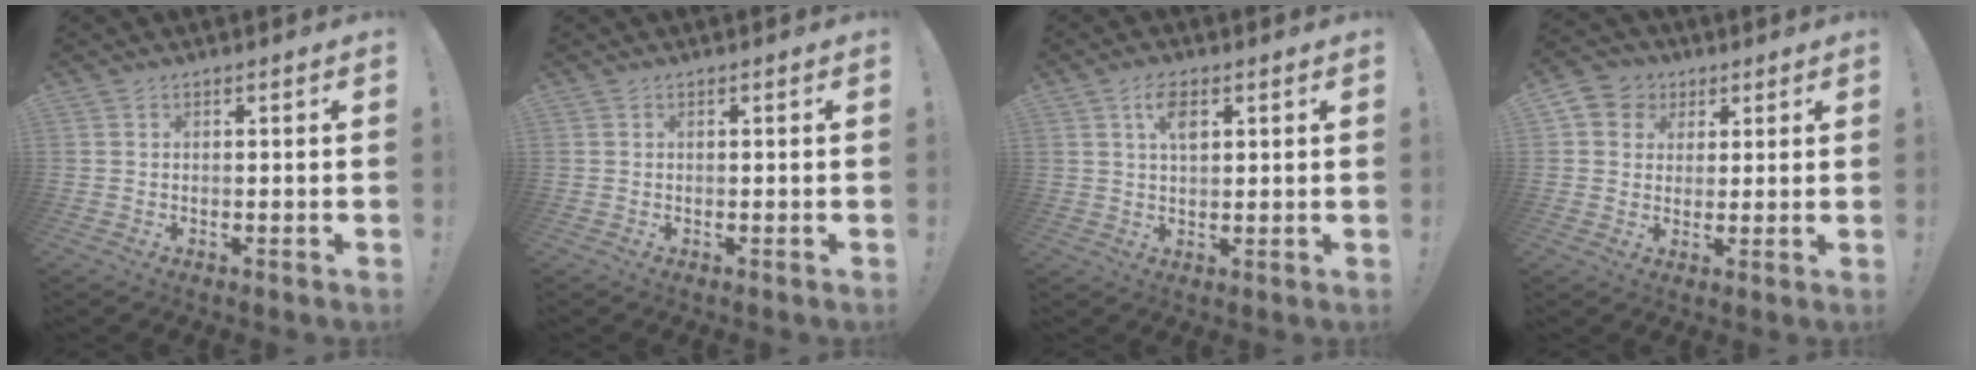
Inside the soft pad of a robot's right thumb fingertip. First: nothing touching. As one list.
[{"total": 0.0}, {"total": 5.7, "force": [2.4, 2.8, 4.3], "torque": [-0.068, -0.006, 0.039]}, {"total": 6.7, "force": [2.0, 6.2, 1.5], "torque": [-0.021, -0.003, 0.041]}]